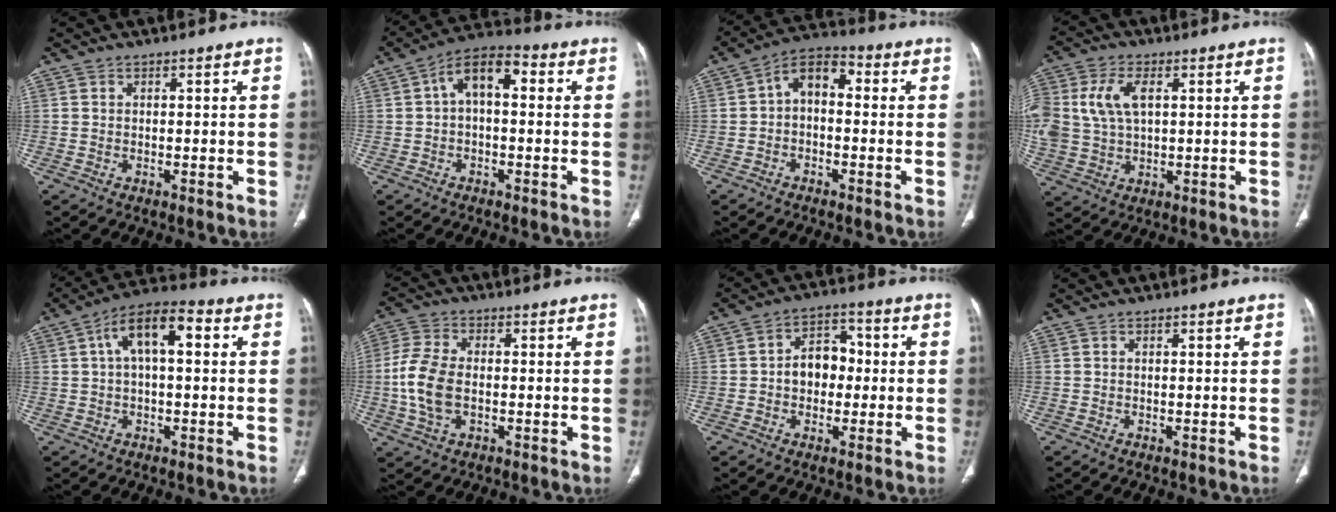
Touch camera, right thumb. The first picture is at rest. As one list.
[{"total": 8.7, "force": [1.1, 4.8, 7.2], "torque": [-0.109, 0.034, 0.007]}, {"total": 7.3, "force": [-0.1, 4.7, 5.6], "torque": [-0.077, 0.034, -0.018]}, {"total": 11.8, "force": [2.7, 7.4, 8.8], "torque": [-0.198, 0.006, 0.058]}, {"total": 10.4, "force": [2.4, 4.8, 8.9], "torque": [-0.153, 0.034, 0.030]}, {"total": 9.7, "force": [-1.2, 5.9, 7.7], "torque": [-0.172, 0.009, -0.026]}, {"total": 8.0, "force": [-0.3, 6.0, 5.2], "torque": [-0.051, 0.026, -0.012]}, {"total": 0.0}]